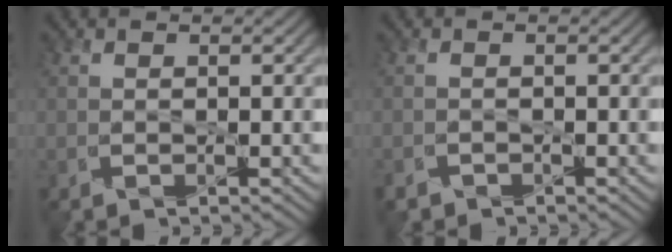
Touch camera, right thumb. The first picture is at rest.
{"total": 0.9, "force": [-0.9, 0.3, -0.2], "torque": [0.005, -0.002, -0.021]}